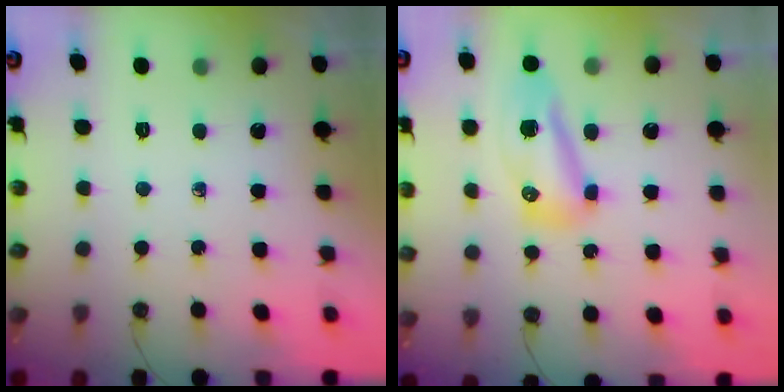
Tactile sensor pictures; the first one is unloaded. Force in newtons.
{"total": 13.3, "press": 11.2, "slide": 7.0}